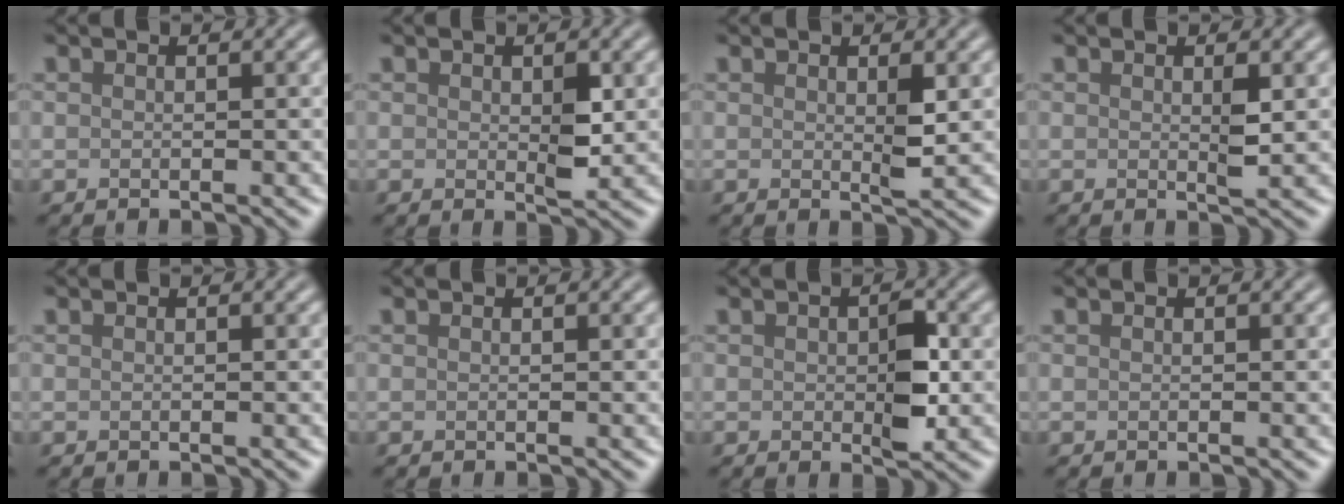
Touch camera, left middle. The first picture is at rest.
{"total": 2.2, "force": [0.1, 1.0, 1.9], "torque": [-0.032, -0.007, 0.007]}
{"total": 1.6, "force": [0.3, 0.3, 1.6], "torque": [-0.028, -0.004, 0.004]}
{"total": 1.4, "force": [0.2, 0.2, 1.3], "torque": [-0.024, -0.003, 0.003]}
{"total": 0.0}
{"total": 0.0}
{"total": 3.5, "force": [-0.1, 1.7, 3.0], "torque": [-0.046, -0.003, 0.000]}
{"total": 0.0}